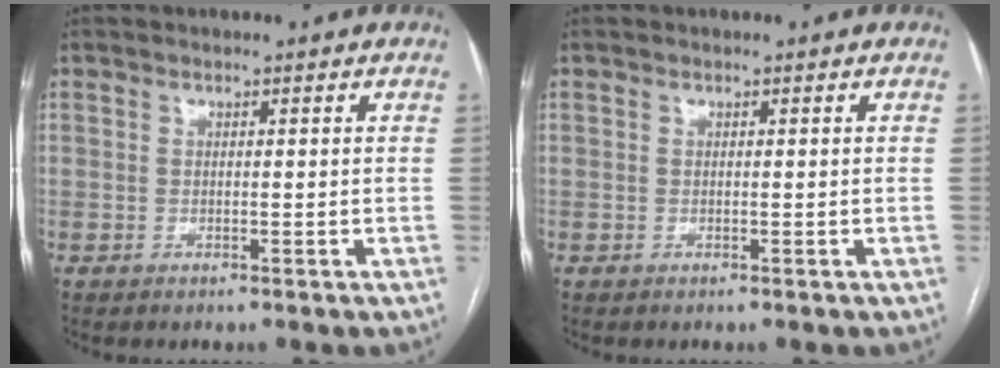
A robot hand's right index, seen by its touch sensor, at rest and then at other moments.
{"total": 0.0}